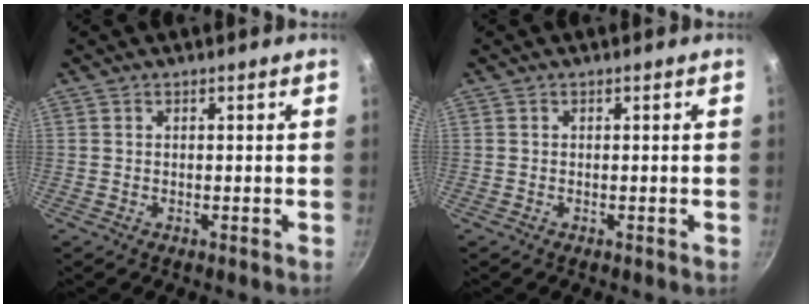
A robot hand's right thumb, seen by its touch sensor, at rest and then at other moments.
{"total": 0.0}